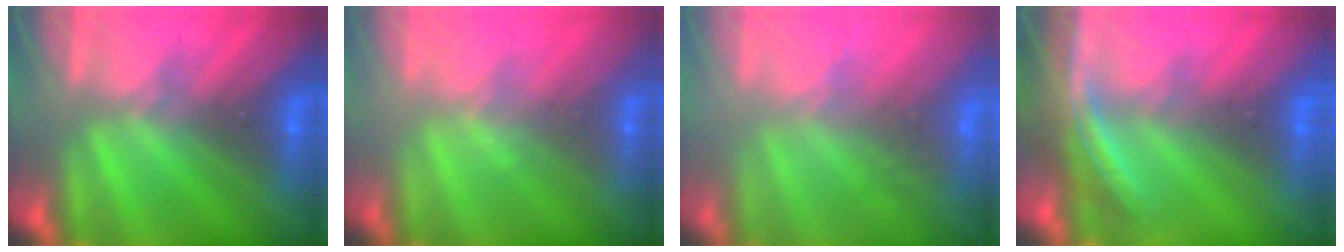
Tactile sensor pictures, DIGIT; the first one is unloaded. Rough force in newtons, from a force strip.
{"total": 2.2}
{"total": 7.0}
{"total": 3.7}